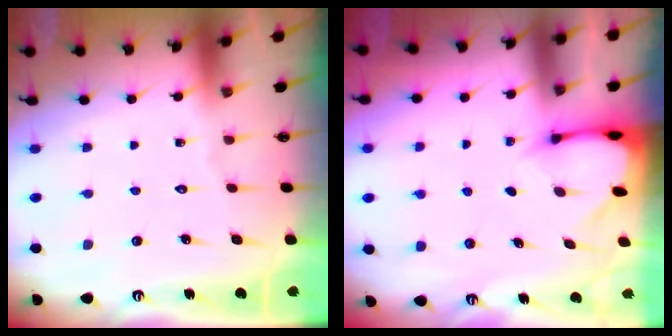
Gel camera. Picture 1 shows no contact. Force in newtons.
{"total": 2.3, "press": 2.3, "slide": 0.1}